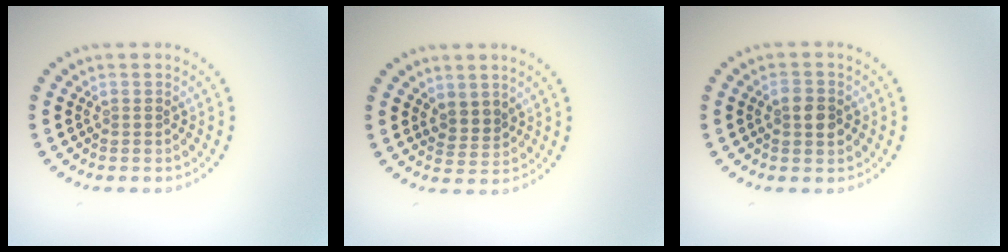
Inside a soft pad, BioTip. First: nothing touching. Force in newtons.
{"total": 1.9, "press": 1.5, "slide": 1.3}
{"total": 2.6, "press": 2.6, "slide": 0.1}